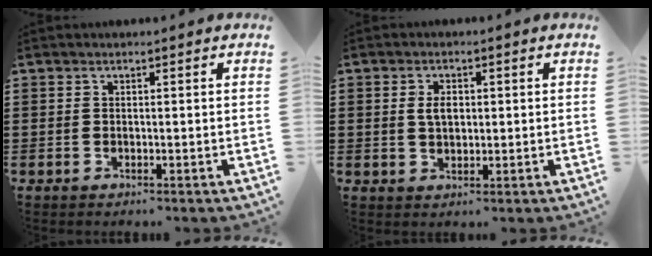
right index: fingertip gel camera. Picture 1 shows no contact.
{"total": 2.9, "force": [0.4, 1.7, 2.4], "torque": [-0.049, 0.008, 0.006]}